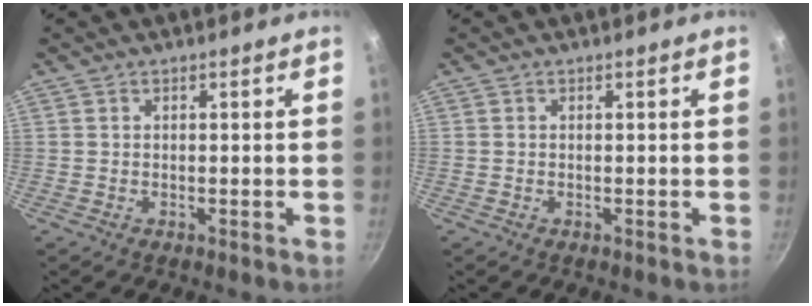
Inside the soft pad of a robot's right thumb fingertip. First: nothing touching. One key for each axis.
{"total": 0.0}